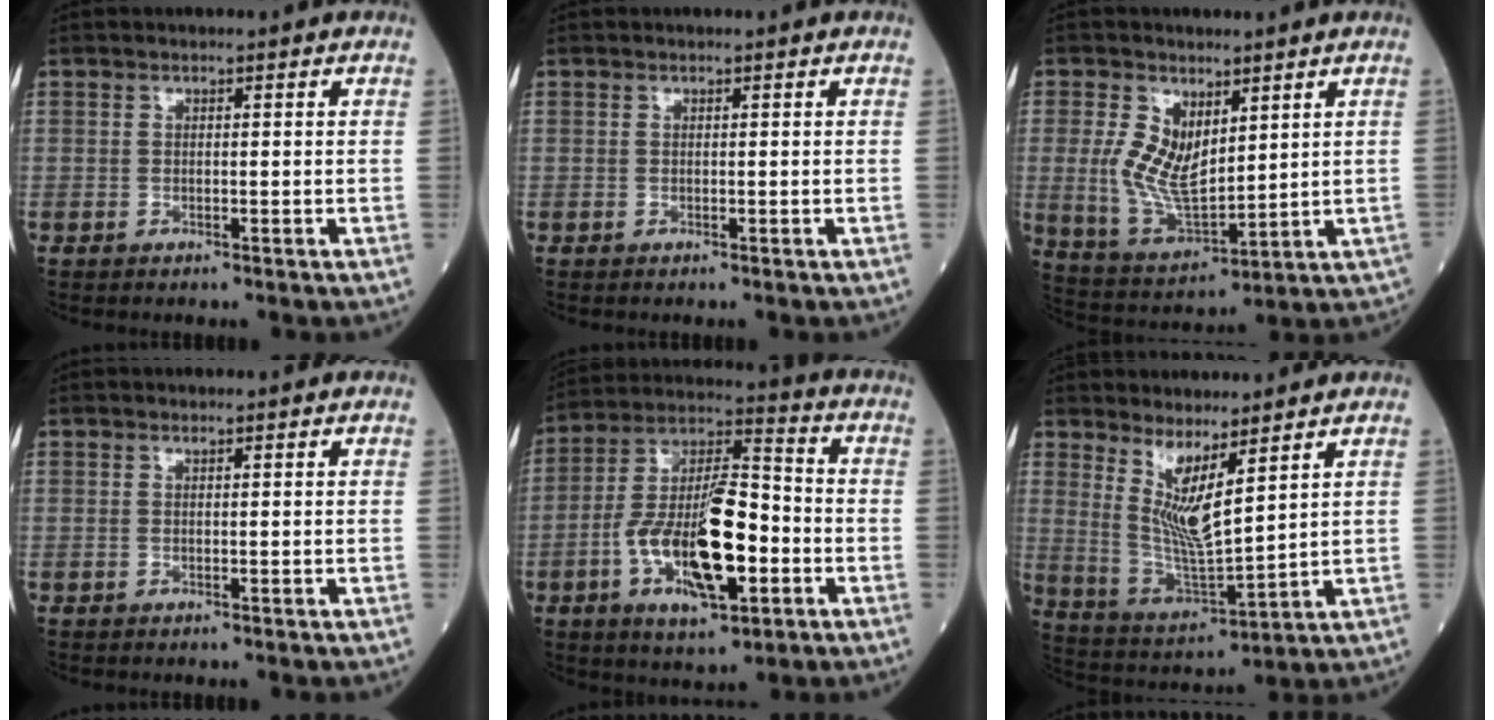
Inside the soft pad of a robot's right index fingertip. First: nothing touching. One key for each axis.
{"total": 0.0}
{"total": 9.6, "fx": 2.2, "fy": 4.8, "fz": 8.0, "tx": -0.165, "ty": 0.000, "tz": 0.058}
{"total": 0.0}
{"total": 16.6, "fx": -4.6, "fy": 5.0, "fz": 15.2, "tx": -0.292, "ty": 0.005, "tz": -0.076}
{"total": 8.1, "fx": 4.1, "fy": 0.7, "fz": 6.9, "tx": -0.143, "ty": -0.027, "tz": 0.092}